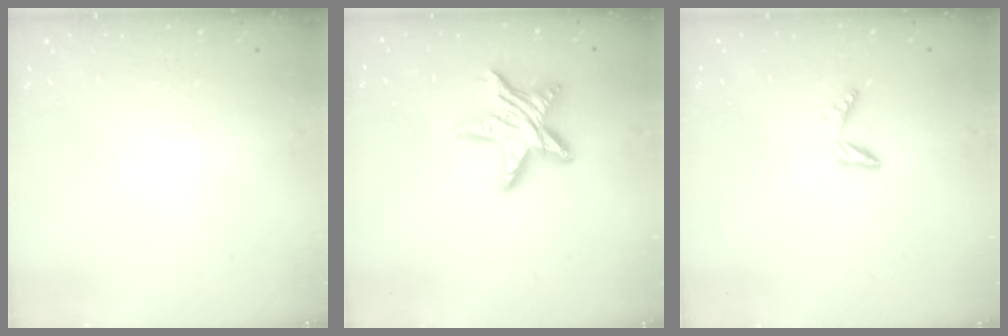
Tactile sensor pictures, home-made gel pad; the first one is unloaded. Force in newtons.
{"total": 12.9, "press": 12.9, "slide": 0.8}
{"total": 4.2, "press": 4.2, "slide": 0.3}